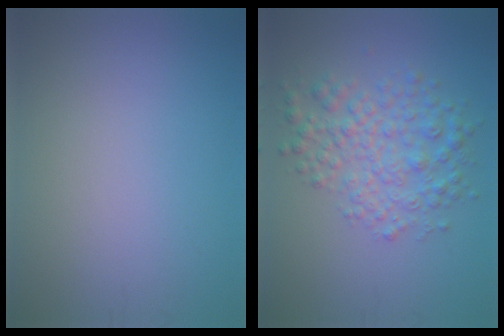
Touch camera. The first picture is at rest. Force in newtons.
{"total": 4.6, "press": 4.6, "slide": 0.1}